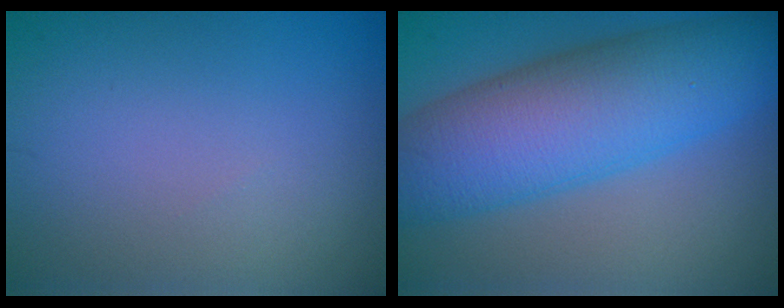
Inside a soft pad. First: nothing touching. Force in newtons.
{"total": 11.1, "press": 11.1, "slide": 0.0}